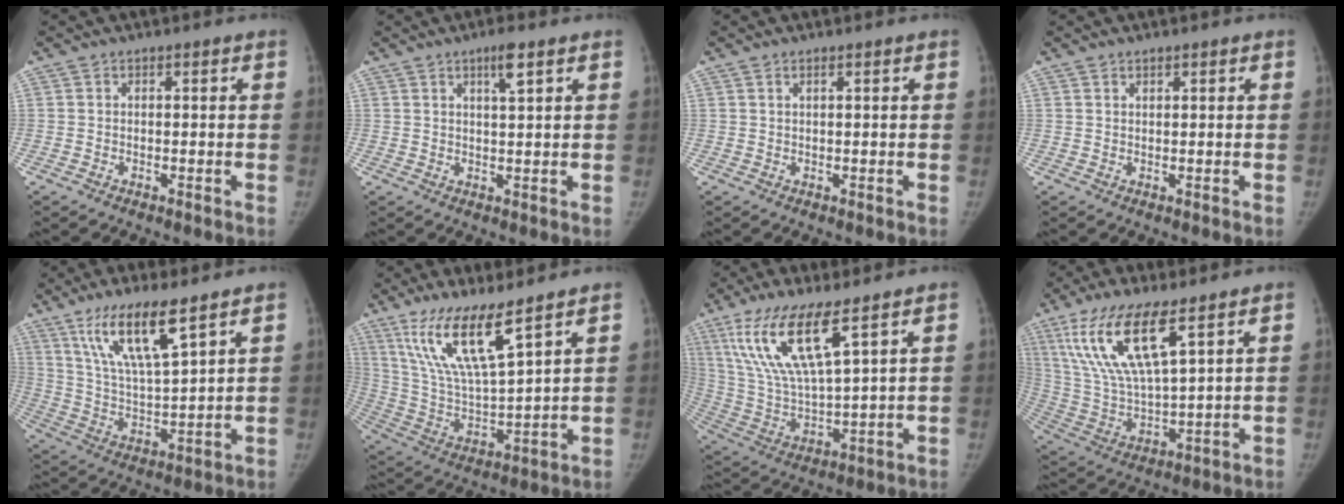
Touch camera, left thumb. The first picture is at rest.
{"total": 3.7, "force": [2.1, 0.4, 3.0], "torque": [-0.052, -0.010, 0.037]}
{"total": 0.8, "force": [0.5, 0.1, 0.6], "torque": [-0.011, 0.003, 0.011]}
{"total": 0.9, "force": [0.7, 0.2, 0.4], "torque": [-0.006, -0.005, 0.013]}
{"total": 13.2, "force": [8.1, 2.5, 10.0], "torque": [-0.183, -0.041, 0.166]}
{"total": 15.3, "force": [9.8, 2.8, 11.4], "torque": [-0.219, -0.056, 0.206]}
{"total": 15.8, "force": [8.7, 3.6, 12.7], "torque": [-0.265, -0.039, 0.181]}
{"total": 16.4, "force": [8.7, 4.4, 13.2], "torque": [-0.273, -0.035, 0.178]}